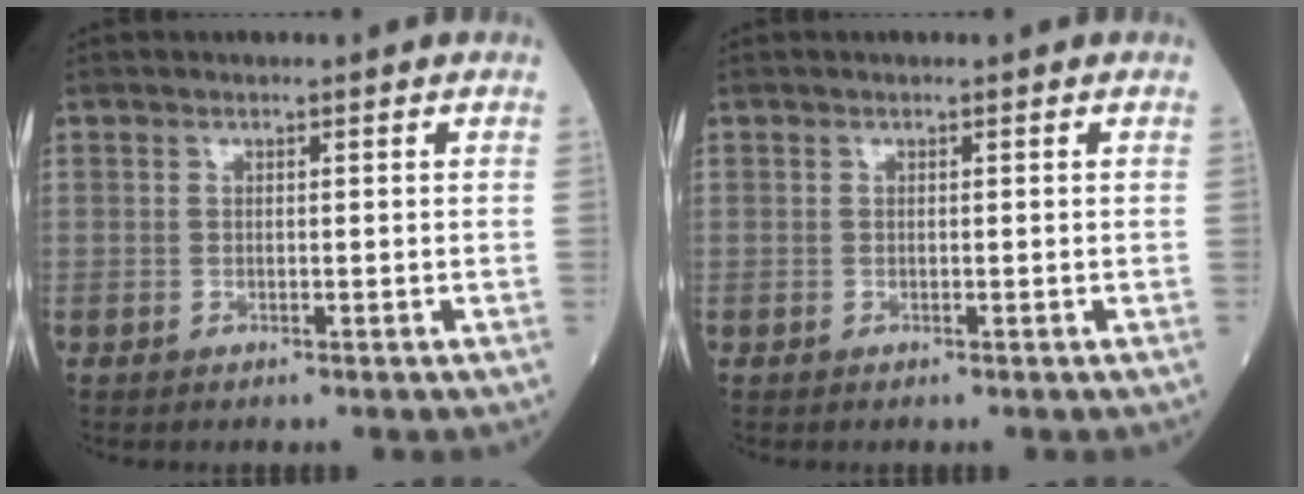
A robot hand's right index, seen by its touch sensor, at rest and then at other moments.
{"total": 0.0}